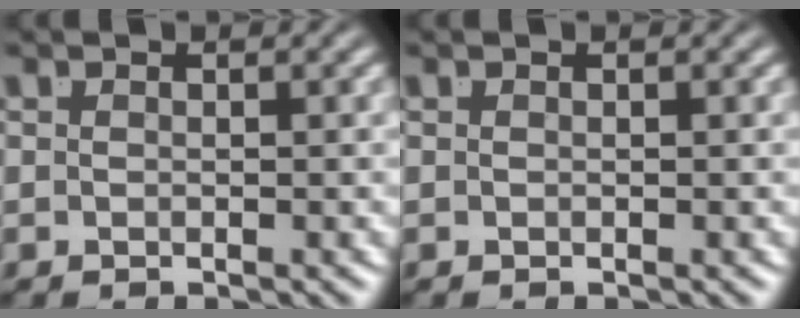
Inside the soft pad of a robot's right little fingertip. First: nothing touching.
{"total": 0.0}